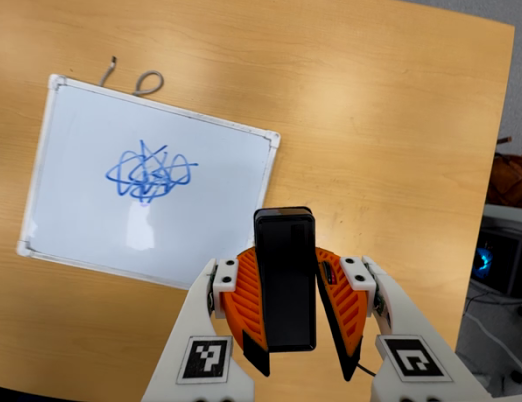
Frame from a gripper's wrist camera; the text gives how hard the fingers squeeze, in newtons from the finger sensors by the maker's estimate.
{"total": 6.7, "left": 6.7, "right": 6.7}